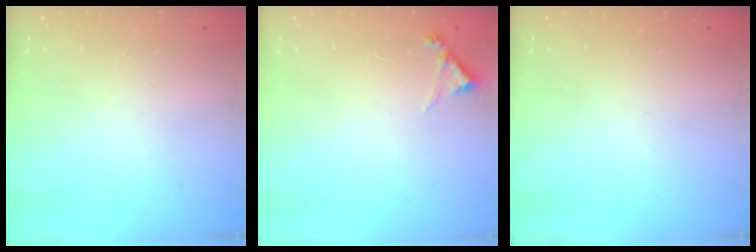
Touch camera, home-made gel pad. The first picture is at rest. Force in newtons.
{"total": 5.0, "press": 5.0, "slide": 0.5}
{"total": 0.0}